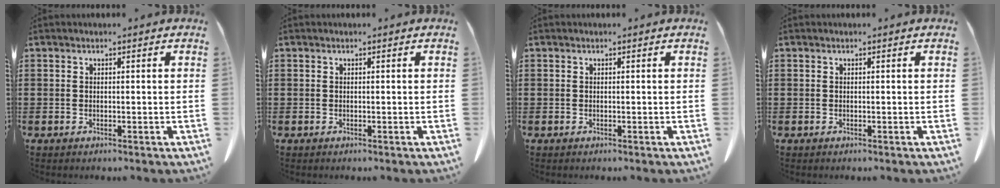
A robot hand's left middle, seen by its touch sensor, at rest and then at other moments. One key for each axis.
{"total": 0.0}
{"total": 0.0}
{"total": 0.0}